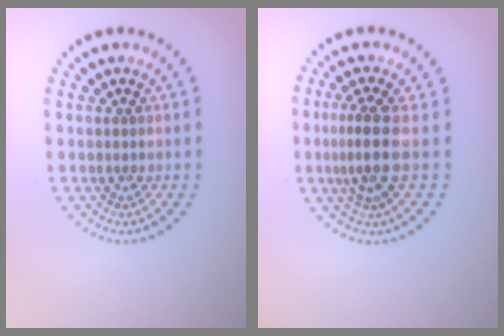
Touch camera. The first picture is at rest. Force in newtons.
{"total": 3.0, "press": 2.2, "slide": 2.0}